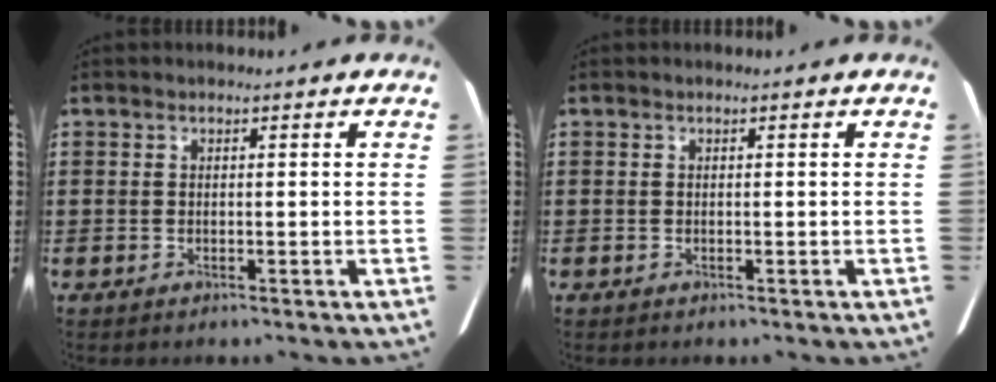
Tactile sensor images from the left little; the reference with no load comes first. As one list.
[{"total": 0.0}]